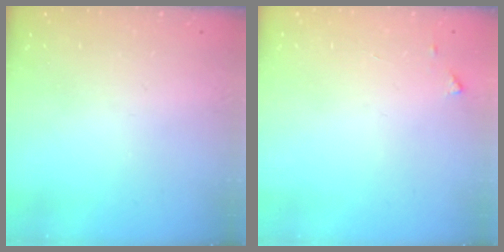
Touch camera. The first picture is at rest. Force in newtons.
{"total": 4.5, "press": 4.4, "slide": 0.5}